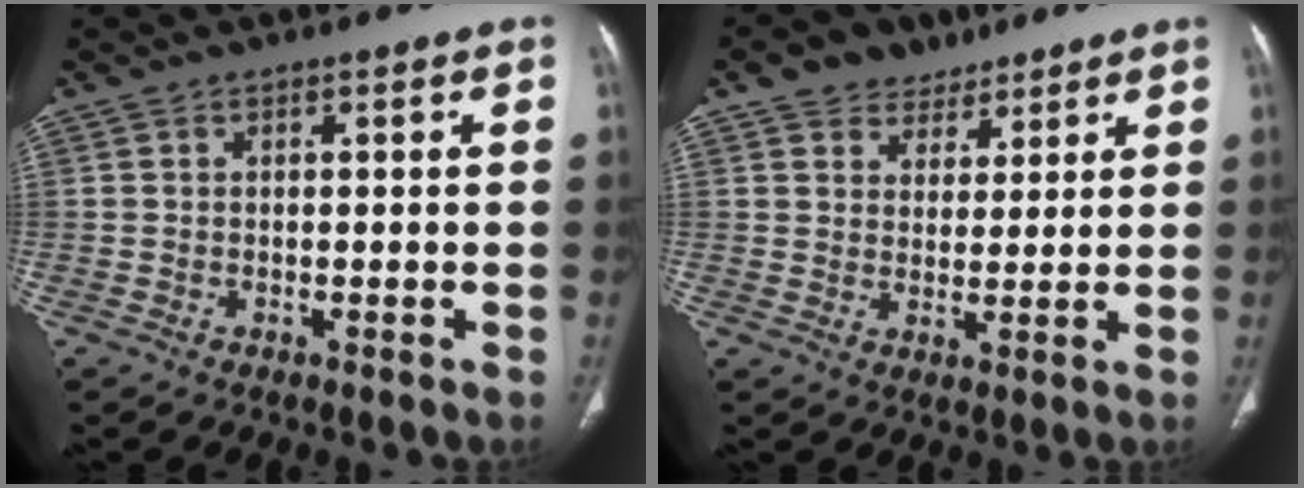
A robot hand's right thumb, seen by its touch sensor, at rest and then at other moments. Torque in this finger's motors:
{"motor_torque": [-0.86, 0.89, 0.10, -0.31, 0.00]}